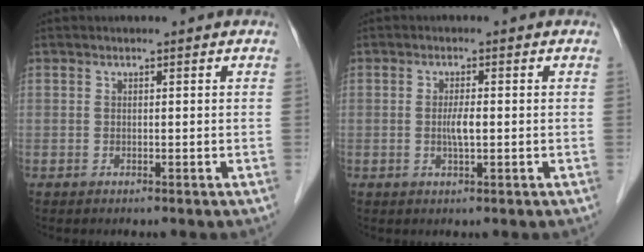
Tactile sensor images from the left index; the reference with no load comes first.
{"total": 2.4, "force": [-0.2, 0.4, 2.3], "torque": [-0.048, 0.000, -0.003]}